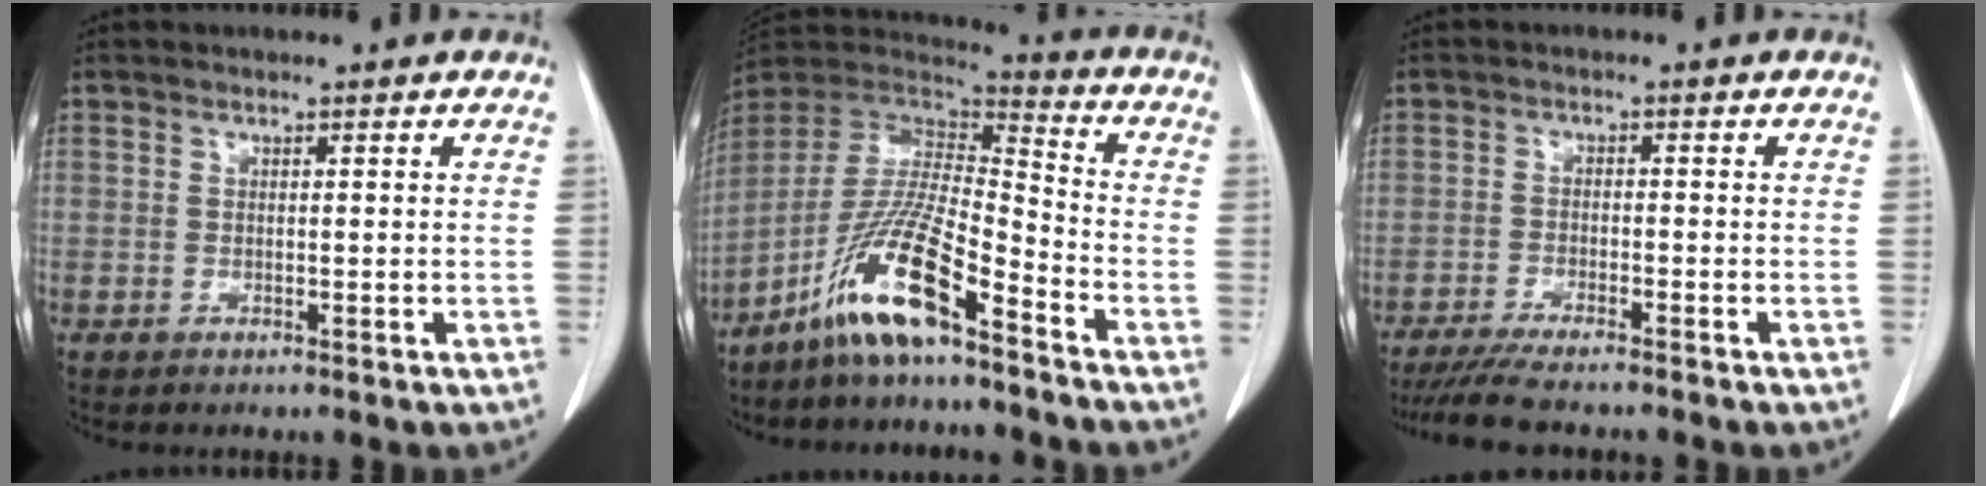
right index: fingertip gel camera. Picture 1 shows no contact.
{"total": 14.1, "force": [-9.3, 1.4, 10.4], "torque": [-0.212, -0.006, -0.178]}
{"total": 7.5, "force": [-6.4, 0.5, 3.8], "torque": [-0.057, -0.019, -0.108]}